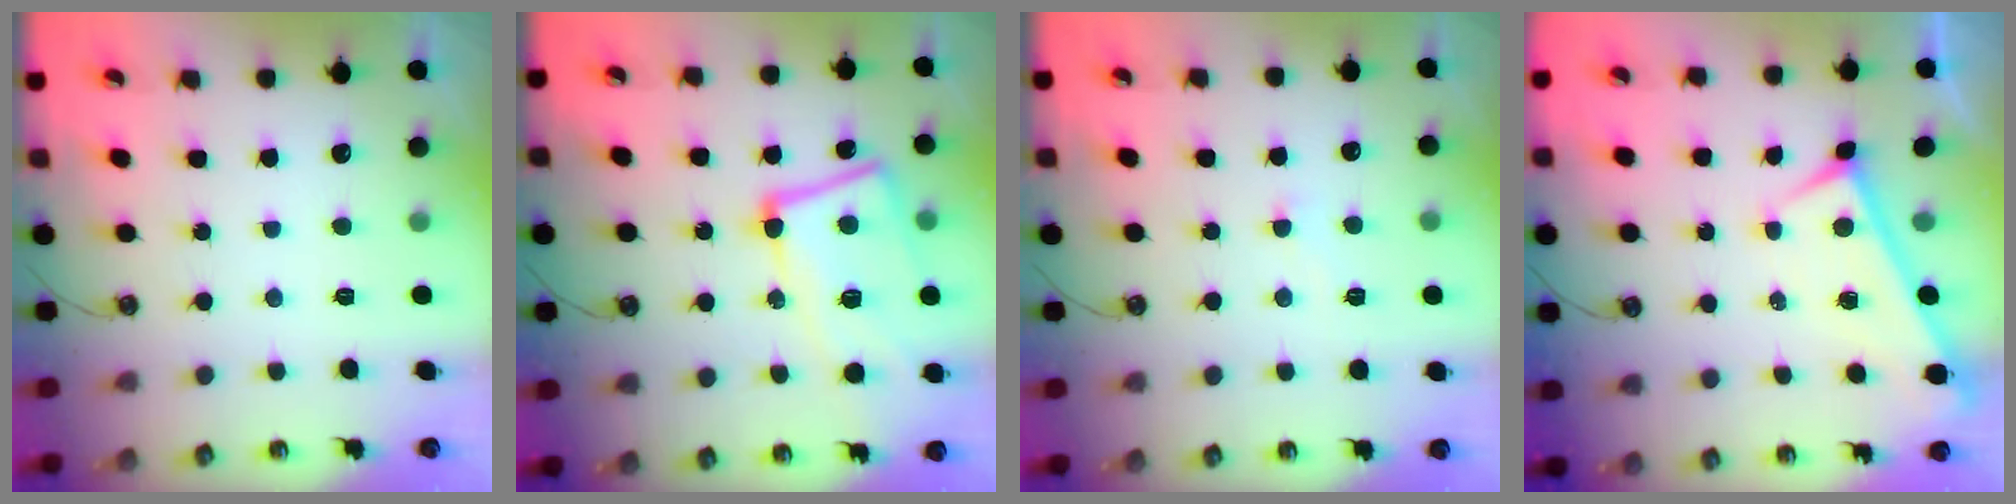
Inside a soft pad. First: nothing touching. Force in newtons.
{"total": 11.0, "press": 10.7, "slide": 2.5}
{"total": 2.4, "press": 2.3, "slide": 0.7}
{"total": 0.0}